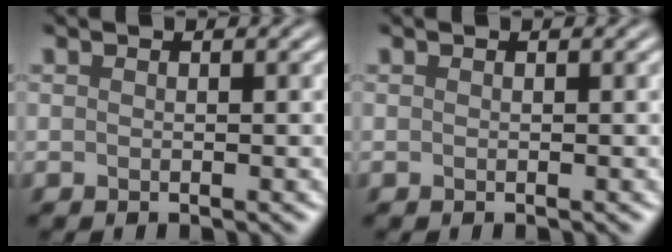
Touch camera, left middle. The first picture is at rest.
{"total": 0.0}